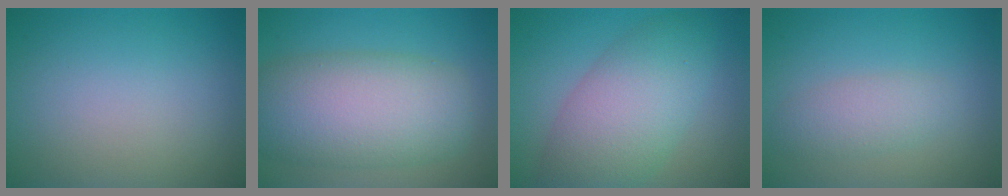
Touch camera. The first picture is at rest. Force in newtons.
{"total": 9.7, "press": 9.7, "slide": 0.5}
{"total": 7.4, "press": 7.4, "slide": 0.4}
{"total": 2.5, "press": 2.5, "slide": 0.1}